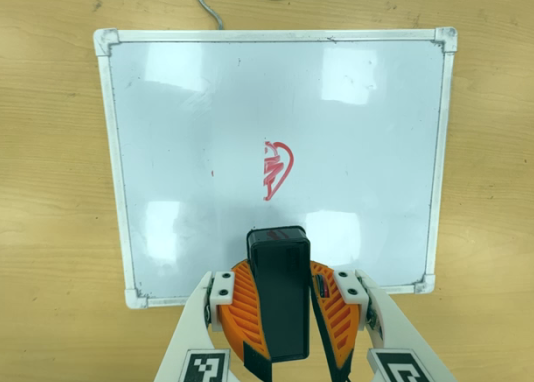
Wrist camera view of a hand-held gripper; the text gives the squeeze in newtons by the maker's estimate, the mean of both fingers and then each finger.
{"total": 12.8, "left": 11.7, "right": 13.8}